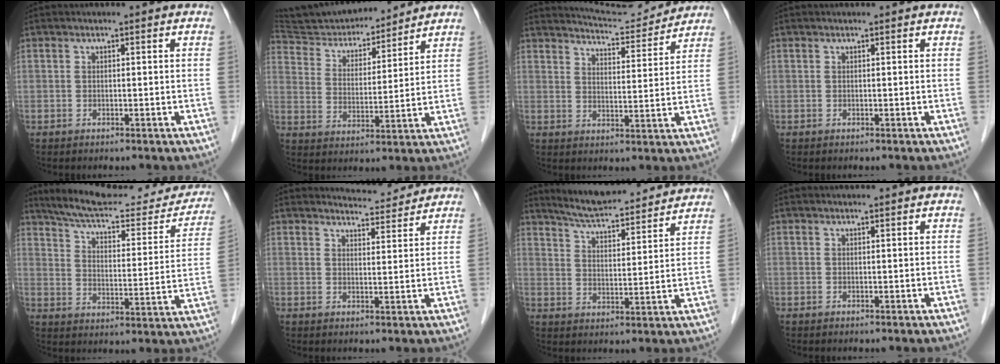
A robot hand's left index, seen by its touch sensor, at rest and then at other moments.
{"total": 15.1, "force": [14.3, 3.5, 3.2], "torque": [-0.055, 0.012, 0.242]}
{"total": 9.2, "force": [9.1, 0.2, 0.6], "torque": [-0.018, 0.005, 0.133]}
{"total": 0.0}
{"total": 23.4, "force": [21.3, 5.2, 8.4], "torque": [-0.117, -0.027, 0.275]}
{"total": 5.3, "force": [5.2, 0.5, -0.1], "torque": [-0.008, 0.003, 0.069]}
{"total": 15.9, "force": [14.9, 2.2, 5.3], "torque": [-0.082, 0.012, 0.213]}
{"total": 0.8, "force": [0.8, 0.0, 0.3], "torque": [-0.007, 0.005, 0.014]}